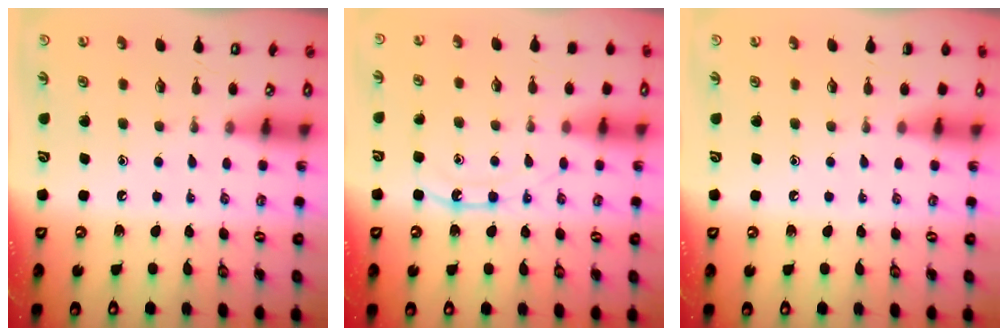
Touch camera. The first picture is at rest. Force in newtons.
{"total": 10.7, "press": 10.6, "slide": 1.2}
{"total": 0.0}